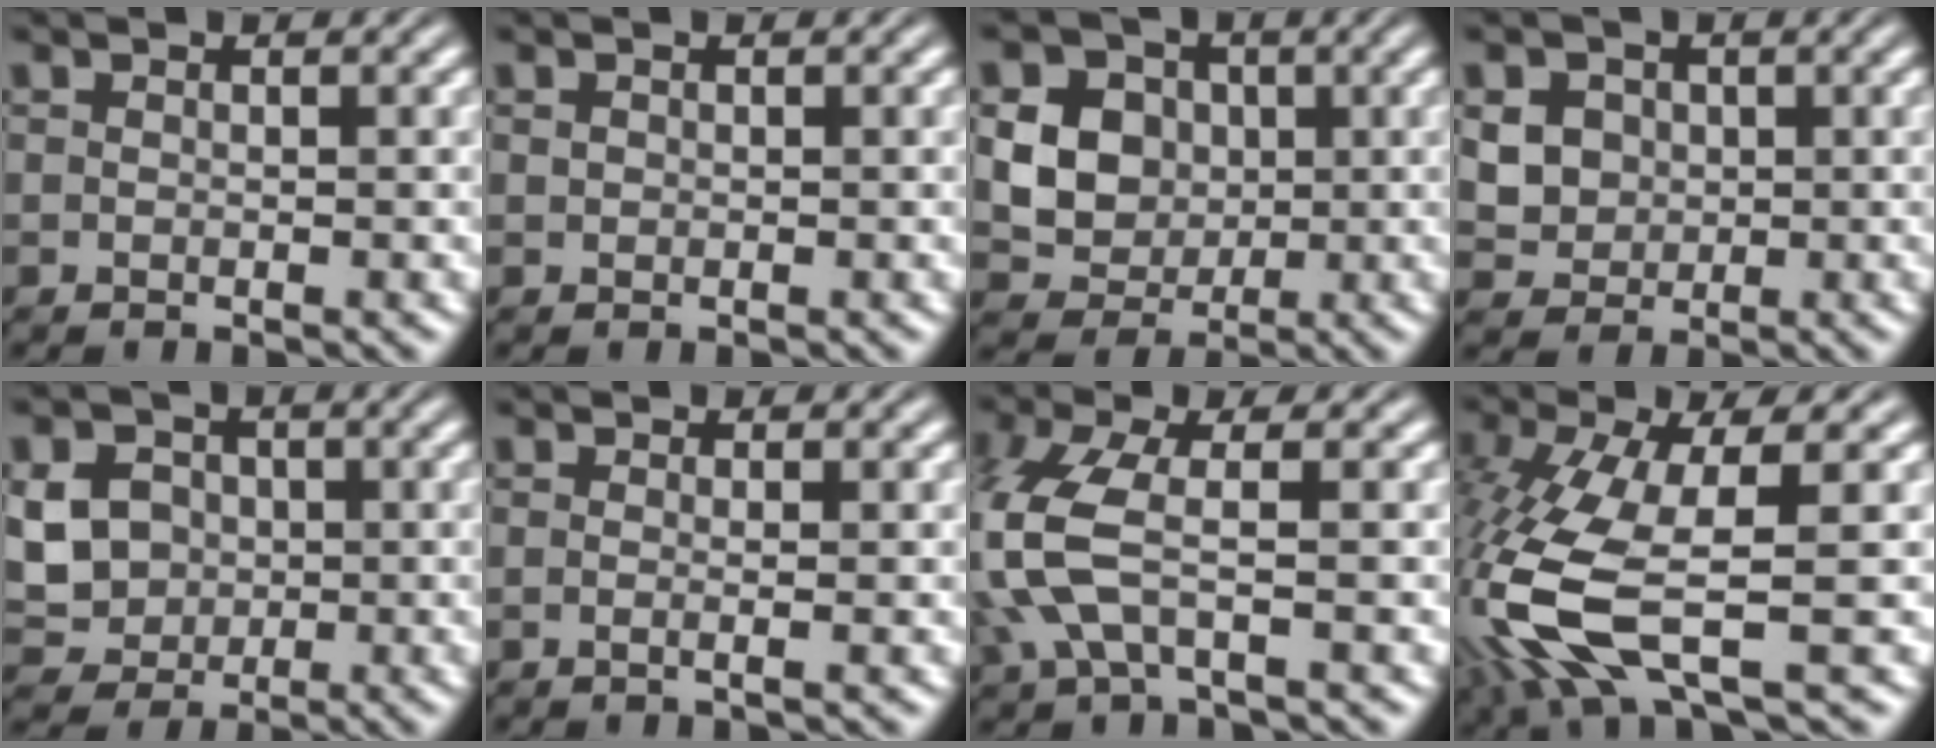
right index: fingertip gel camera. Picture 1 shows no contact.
{"total": 0.8, "force": [0.1, -0.8, -0.2], "torque": [0.003, -0.008, 0.011]}
{"total": 11.0, "force": [1.1, 10.1, 4.2], "torque": [-0.111, -0.034, 0.019]}
{"total": 4.6, "force": [0.4, 4.2, 2.0], "torque": [-0.044, -0.020, 0.017]}
{"total": 7.2, "force": [-0.3, 6.6, 3.0], "torque": [-0.071, -0.029, 0.002]}
{"total": 1.1, "force": [-0.4, -0.5, 0.8], "torque": [-0.024, -0.009, -0.005]}
{"total": 5.5, "force": [-0.1, 2.8, 4.7], "torque": [-0.129, -0.018, 0.009]}
{"total": 7.9, "force": [-1.5, 2.9, 7.2], "torque": [-0.186, -0.041, 0.000]}